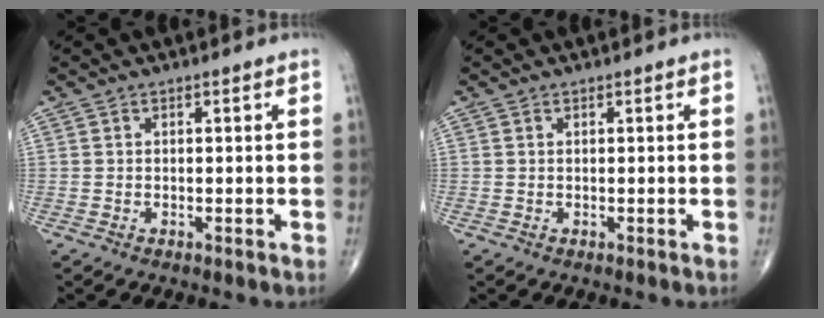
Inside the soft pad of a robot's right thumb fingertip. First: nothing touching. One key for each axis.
{"total": 0.0}